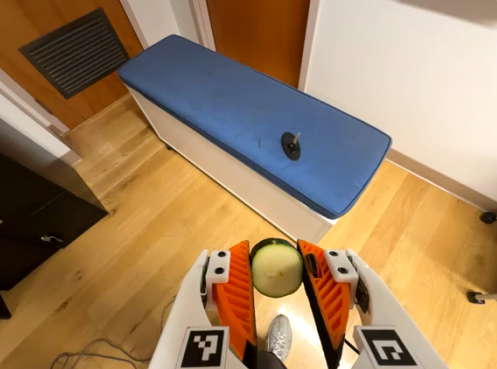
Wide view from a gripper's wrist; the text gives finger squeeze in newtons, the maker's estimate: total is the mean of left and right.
{"total": 7.4, "left": 7.1, "right": 7.6}